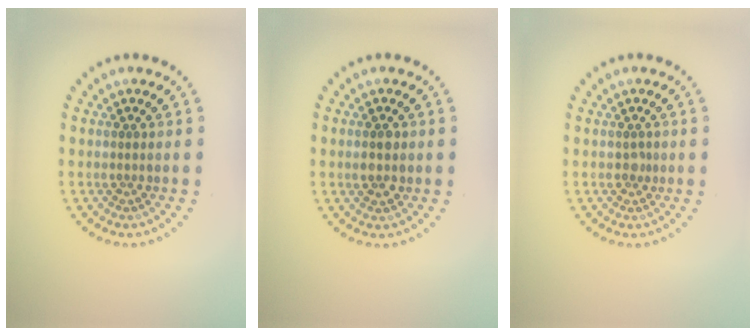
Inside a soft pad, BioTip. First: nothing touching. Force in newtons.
{"total": 1.7, "press": 1.7, "slide": 0.1}
{"total": 0.6, "press": 0.5, "slide": 0.3}